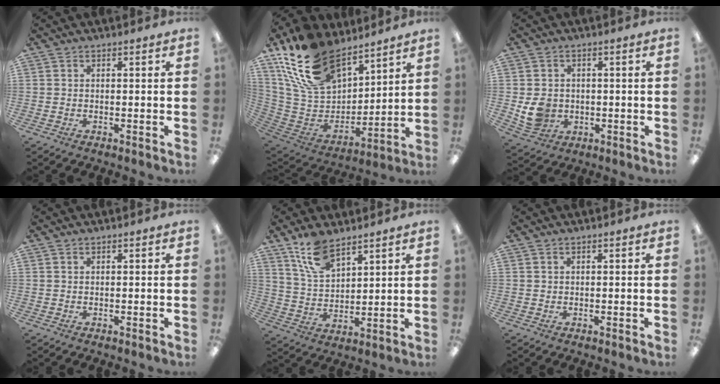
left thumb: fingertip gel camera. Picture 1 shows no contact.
{"total": 22.7, "force": [15.4, 12.4, 11.1], "torque": [-0.225, -0.081, 0.287]}
{"total": 6.5, "force": [-0.4, 5.8, 2.9], "torque": [-0.047, 0.003, -0.004]}
{"total": 0.7, "force": [0.3, 0.3, 0.5], "torque": [-0.010, 0.003, 0.005]}
{"total": 10.5, "force": [7.7, 4.7, 5.4], "torque": [-0.118, -0.027, 0.145]}
{"total": 0.7, "force": [0.3, 0.6, 0.2], "torque": [-0.005, 0.004, 0.004]}